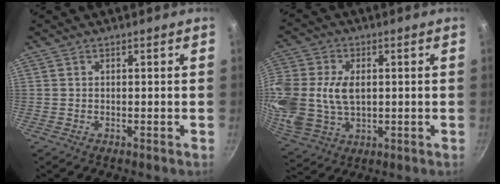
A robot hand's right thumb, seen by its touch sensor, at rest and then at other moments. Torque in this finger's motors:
{"motor_torque": [0.85, 0.82, 0.70, 0.16, 0.19]}